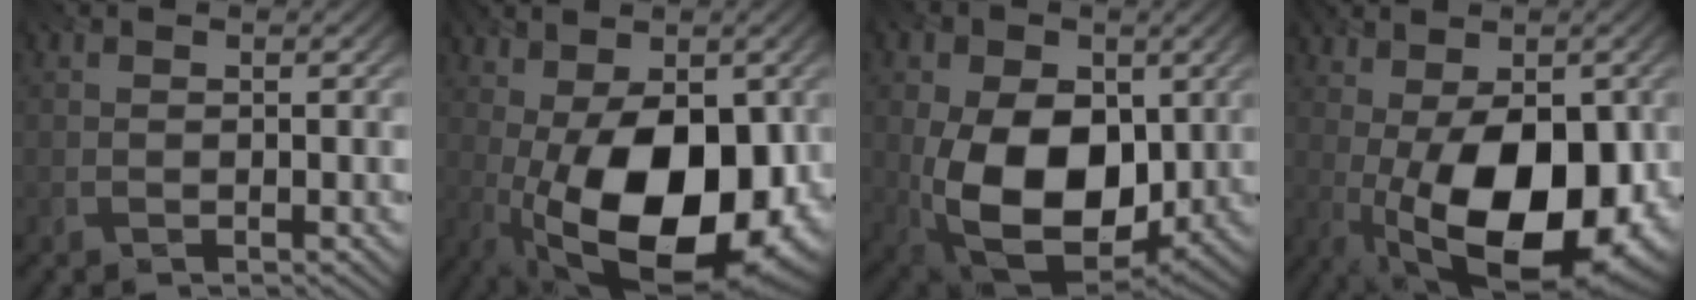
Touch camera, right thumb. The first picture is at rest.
{"total": 18.7, "force": [-3.3, 9.9, 15.5], "torque": [-0.236, -0.047, -0.035]}
{"total": 15.2, "force": [-1.6, 10.3, 11.0], "torque": [-0.207, -0.036, -0.028]}
{"total": 17.8, "force": [-3.0, 9.2, 15.0], "torque": [-0.226, -0.040, -0.032]}